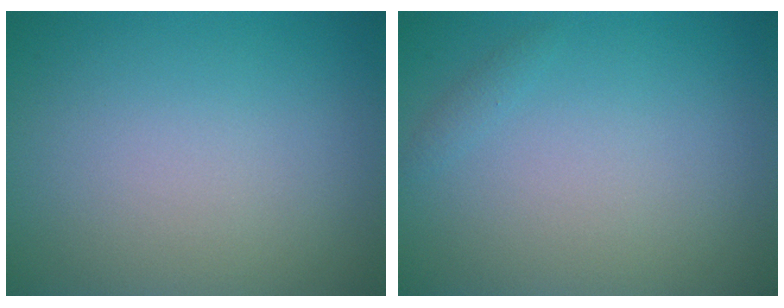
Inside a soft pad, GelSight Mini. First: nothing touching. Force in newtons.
{"total": 0.6, "press": 0.6, "slide": 0.0}